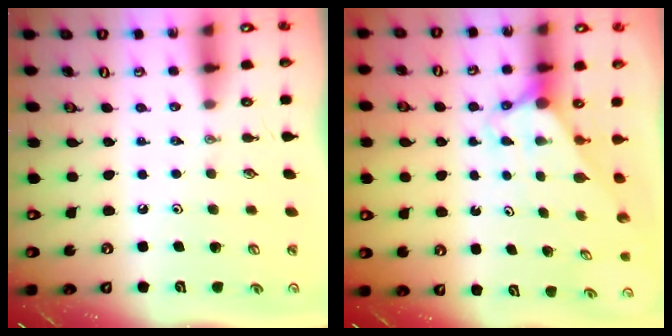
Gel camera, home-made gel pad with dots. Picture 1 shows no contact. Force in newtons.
{"total": 3.0, "press": 3.0, "slide": 0.0}